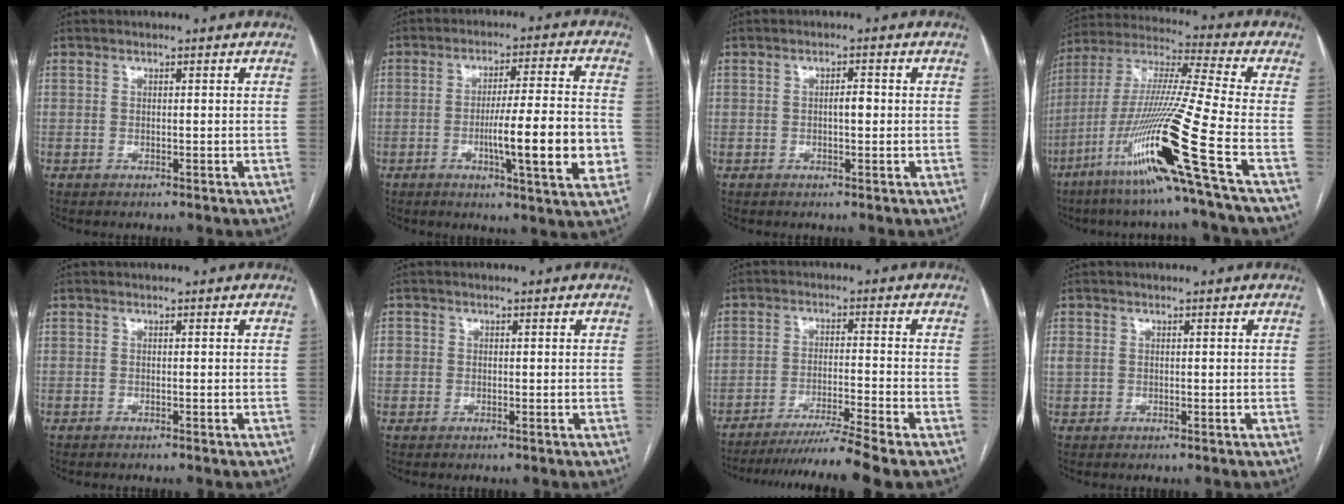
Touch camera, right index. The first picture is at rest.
{"total": 13.5, "force": [-2.9, 0.5, 13.2], "torque": [-0.197, -0.007, -0.048]}
{"total": 1.7, "force": [0.0, 0.6, 1.6], "torque": [-0.025, 0.004, 0.000]}
{"total": 21.2, "force": [-9.3, -1.8, 19.0], "torque": [-0.385, -0.035, -0.181]}
{"total": 0.0}
{"total": 2.1, "force": [0.1, 2.0, 0.6], "torque": [-0.010, 0.012, 0.006]}
{"total": 9.5, "force": [-8.0, -2.8, 4.3], "torque": [-0.053, -0.030, -0.132]}
{"total": 1.6, "force": [0.3, 1.3, 0.9], "torque": [-0.031, 0.017, 0.014]}